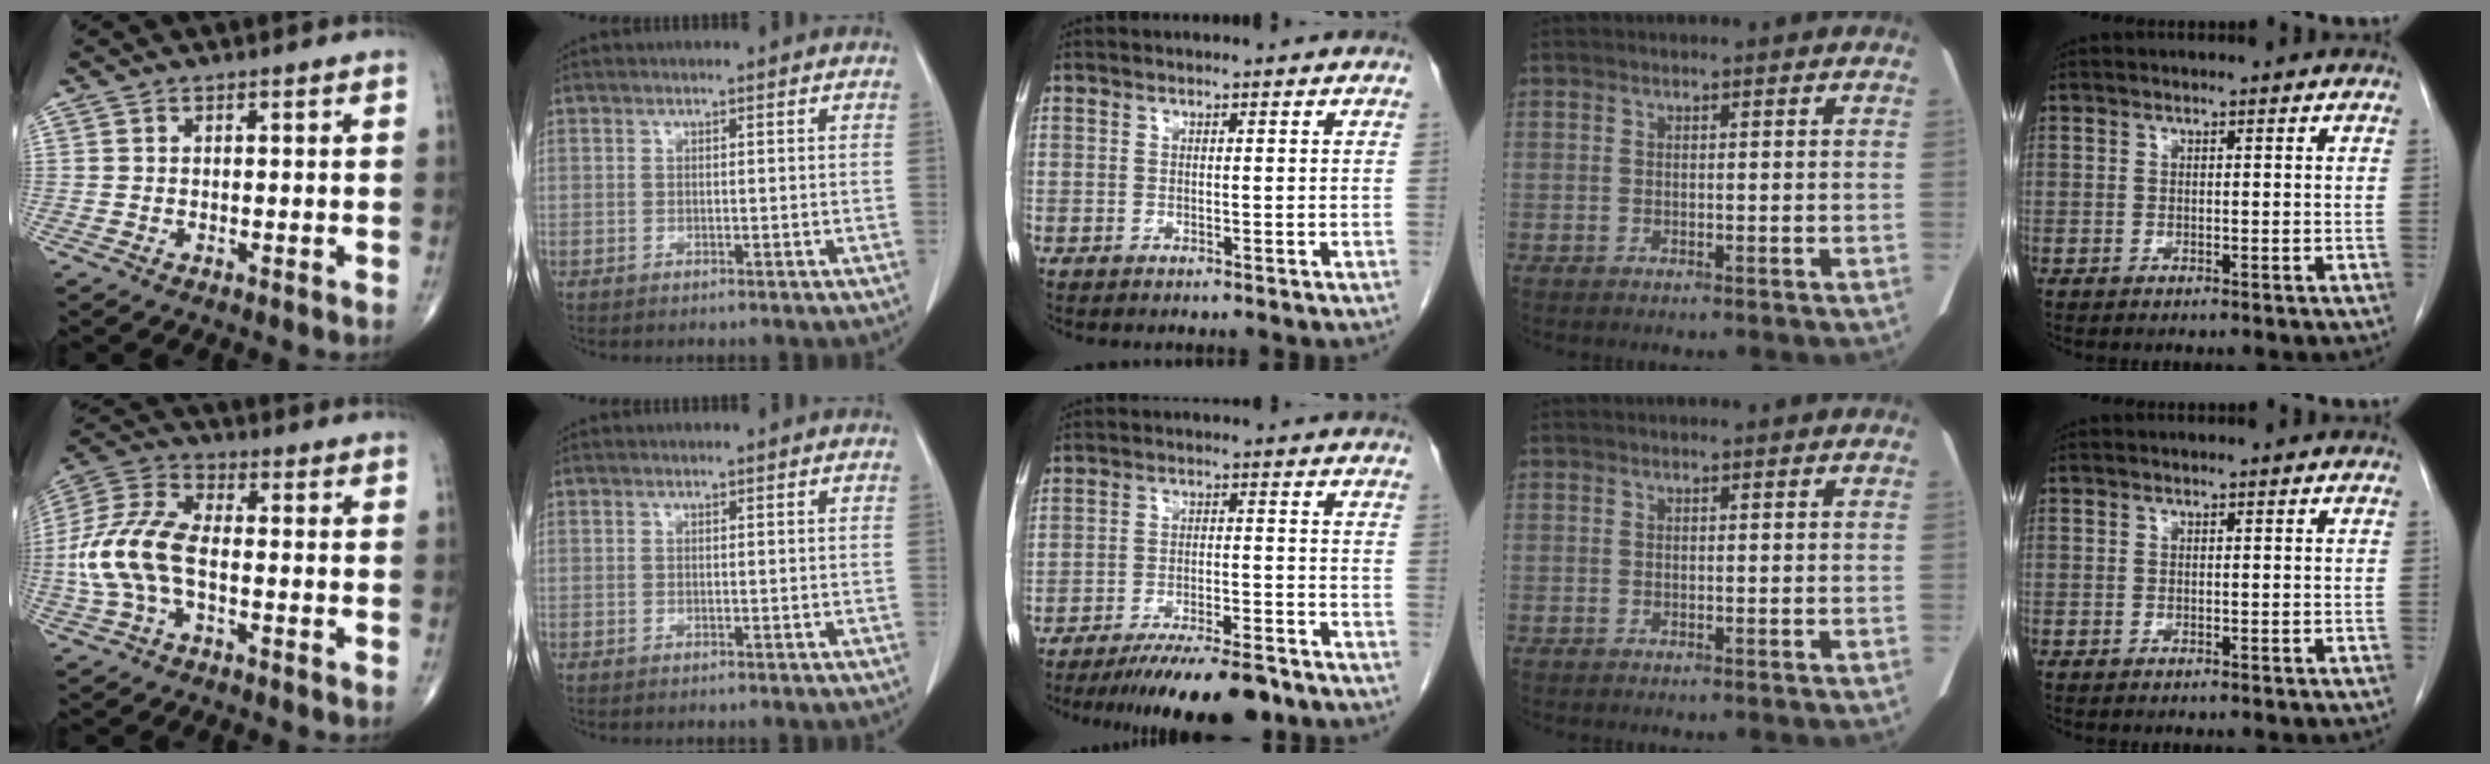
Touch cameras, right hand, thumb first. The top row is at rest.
{"thumb": {"total": 12.9, "force": [-2.2, 6.7, 10.8], "torque": [-0.245, 0.033, -0.047]}, "middle": {"total": 12.7, "force": [-10.6, 1.9, 6.8], "torque": [-0.096, -0.009, -0.163]}}